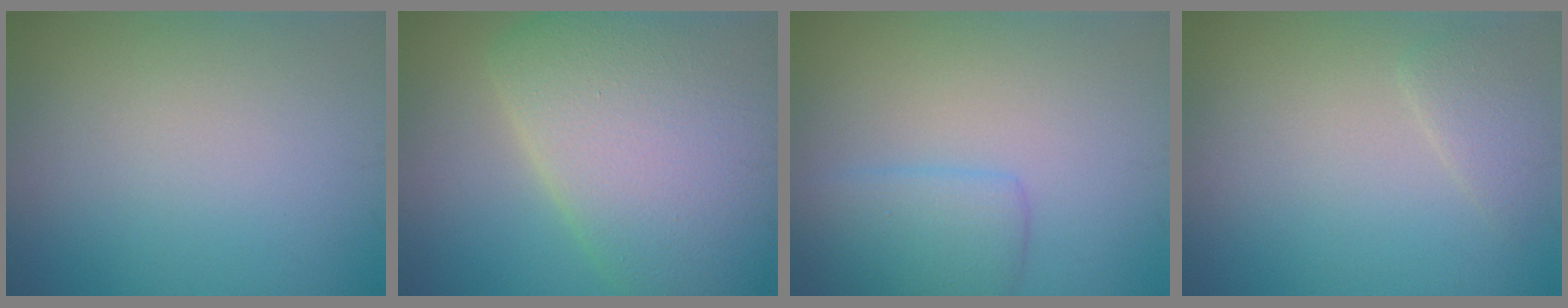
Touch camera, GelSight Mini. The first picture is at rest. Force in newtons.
{"total": 12.1, "press": 12.0, "slide": 1.0}
{"total": 3.4, "press": 3.4, "slide": 0.1}
{"total": 1.6, "press": 1.6, "slide": 0.2}